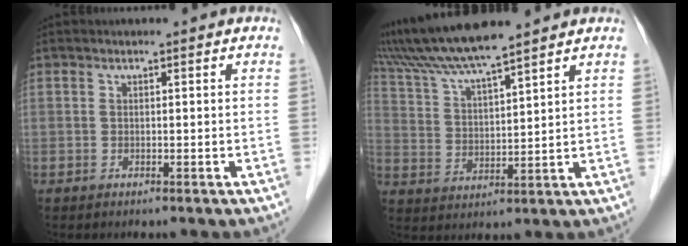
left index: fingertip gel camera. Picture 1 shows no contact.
{"total": 9.7, "force": [8.2, -1.0, 5.0], "torque": [-0.102, 0.017, 0.159]}